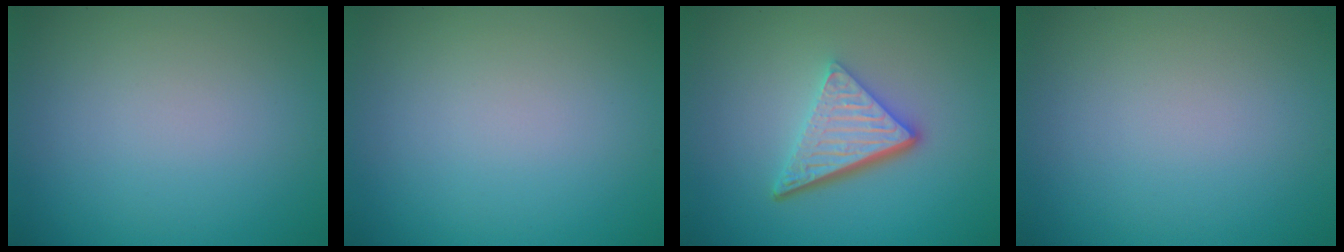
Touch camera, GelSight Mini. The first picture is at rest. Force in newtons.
{"total": 0.0}
{"total": 5.3, "press": 3.6, "slide": 3.9}
{"total": 0.0}